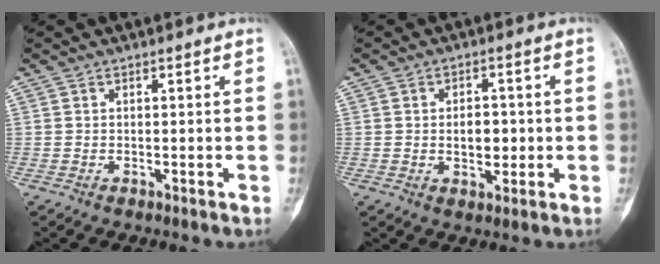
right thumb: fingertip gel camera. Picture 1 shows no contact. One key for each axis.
{"total": 5.2, "fx": -0.2, "fy": 3.4, "fz": 4.0, "tx": -0.040, "ty": 0.003, "tz": -0.001}